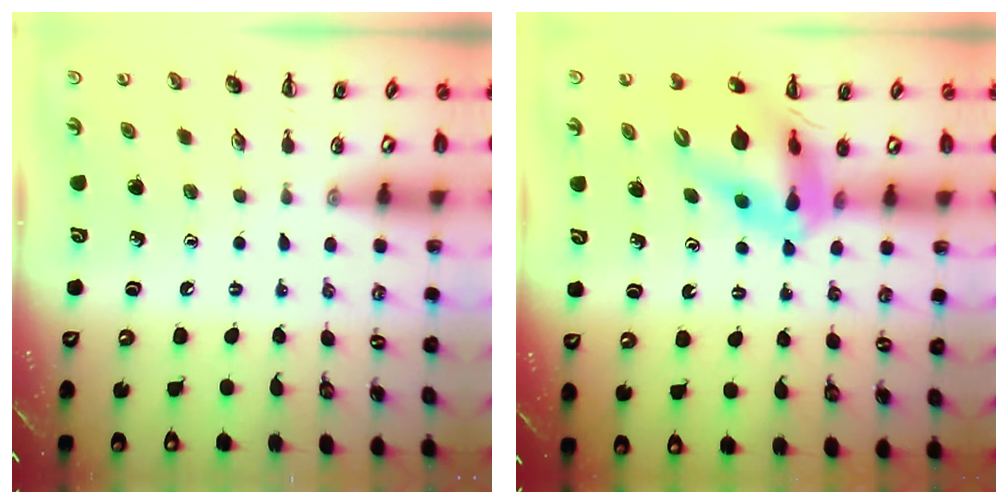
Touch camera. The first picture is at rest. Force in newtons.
{"total": 13.3, "press": 12.6, "slide": 4.0}